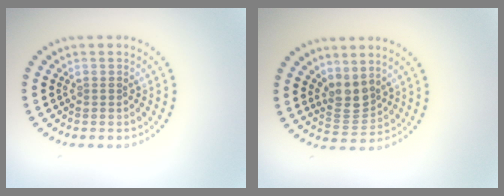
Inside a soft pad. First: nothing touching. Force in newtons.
{"total": 2.7, "press": 2.1, "slide": 1.7}